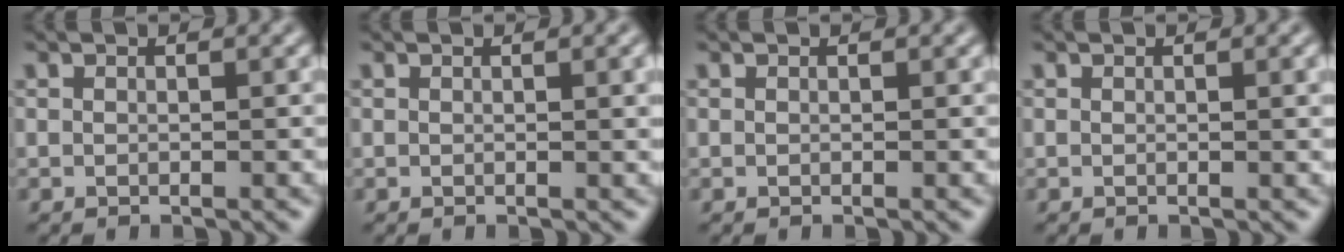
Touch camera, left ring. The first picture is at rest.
{"total": 1.5, "force": [0.3, 0.4, 1.5], "torque": [-0.017, 0.001, 0.003]}
{"total": 0.0}
{"total": 1.0, "force": [0.2, 0.2, 0.9], "torque": [-0.011, 0.000, 0.001]}